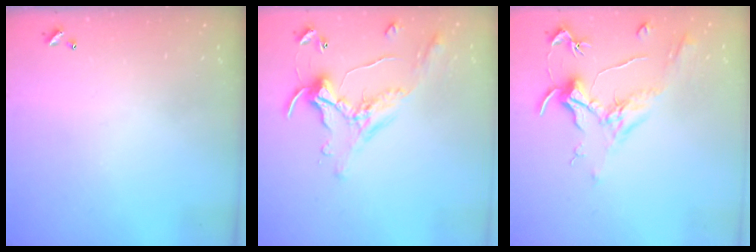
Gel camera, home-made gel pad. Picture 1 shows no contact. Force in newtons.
{"total": 0.0}
{"total": 2.0, "press": 1.8, "slide": 0.8}